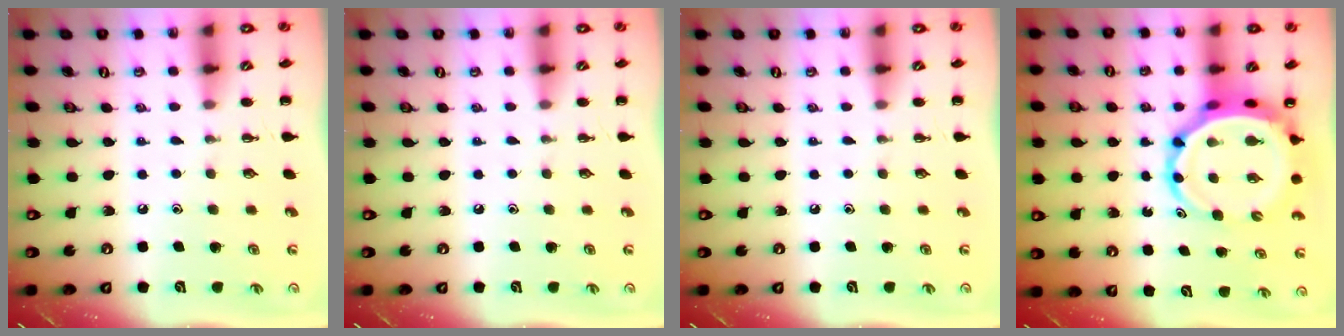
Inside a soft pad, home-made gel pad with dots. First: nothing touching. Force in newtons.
{"total": 0.0}
{"total": 0.0}
{"total": 8.9, "press": 8.5, "slide": 2.7}